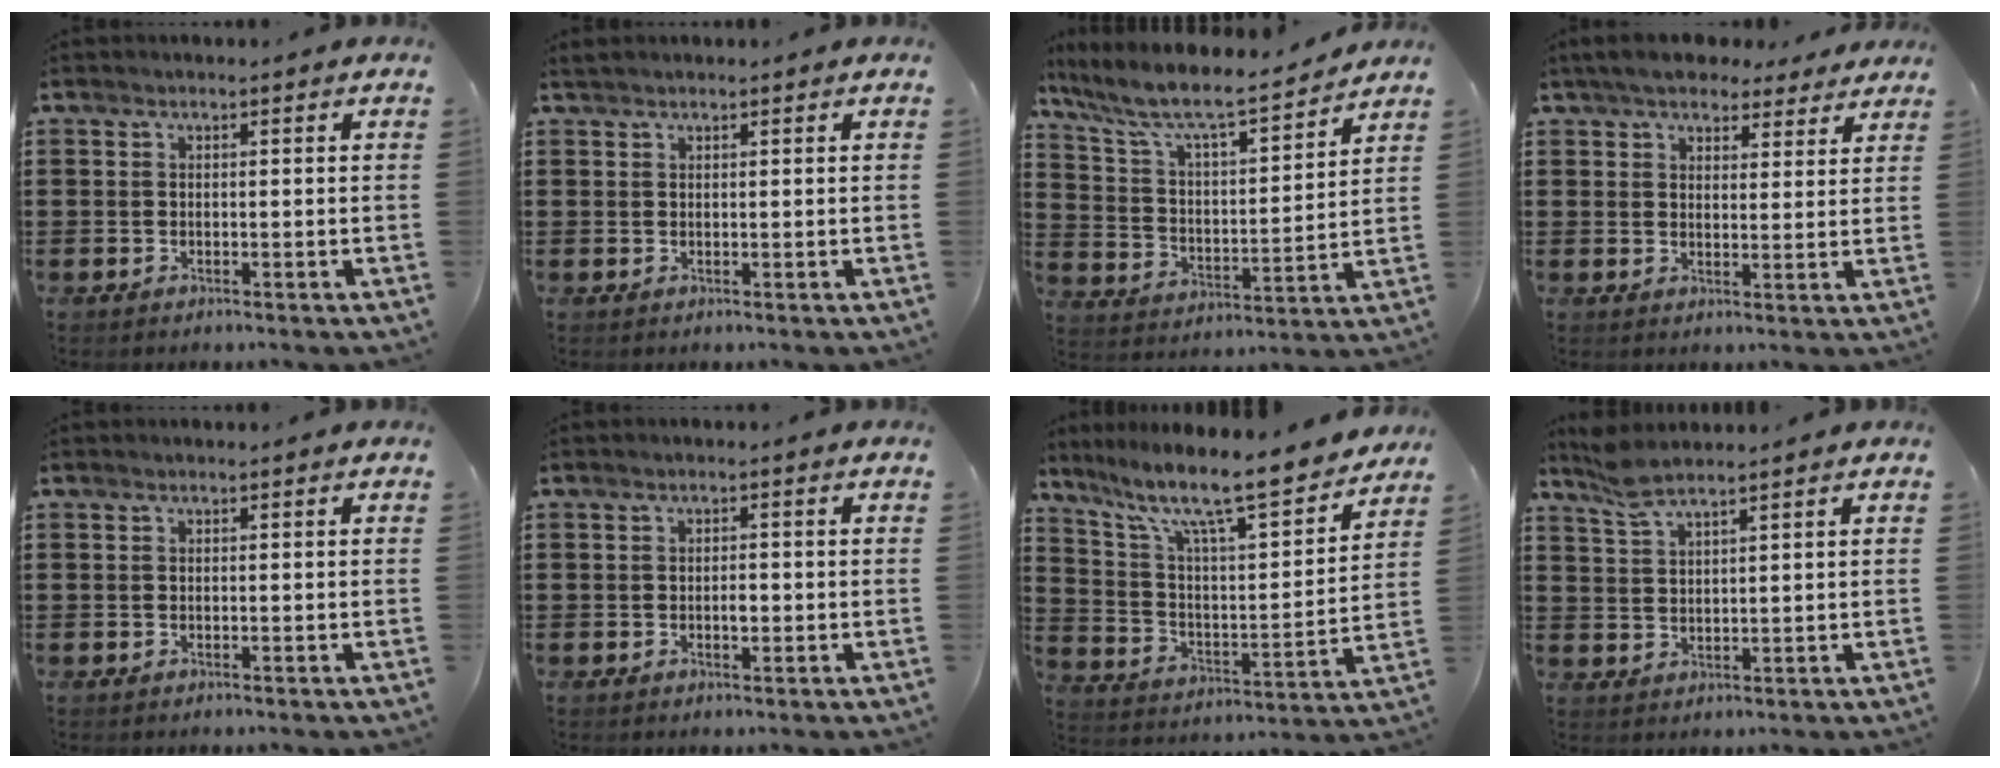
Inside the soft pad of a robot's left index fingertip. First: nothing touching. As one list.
[{"total": 0.6, "force": [0.5, 0.1, 0.3], "torque": [-0.007, 0.000, 0.011]}, {"total": 7.7, "force": [6.7, 0.8, 3.7], "torque": [-0.103, -0.046, 0.108]}, {"total": 5.6, "force": [5.1, 1.7, 1.7], "torque": [-0.051, -0.003, 0.095]}, {"total": 0.0}, {"total": 1.6, "force": [-0.2, 0.6, 1.5], "torque": [-0.028, 0.001, -0.004]}, {"total": 11.1, "force": [9.0, 1.5, 6.4], "torque": [-0.152, -0.063, 0.146]}, {"total": 4.3, "force": [3.6, 0.4, 2.3], "torque": [-0.054, -0.004, 0.067]}]